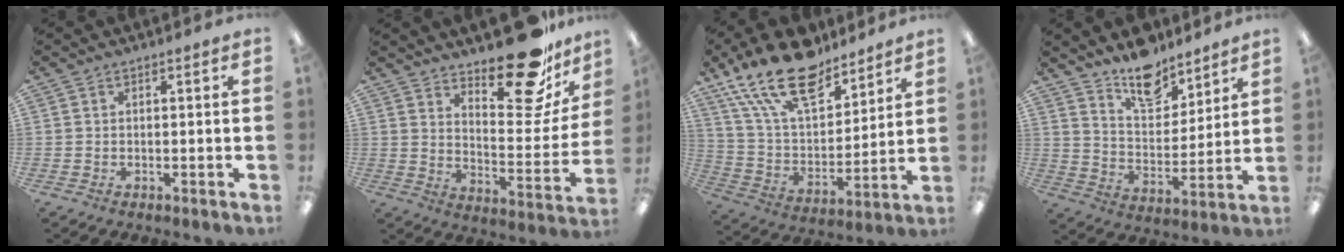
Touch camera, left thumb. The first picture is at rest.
{"total": 21.5, "force": [16.8, 7.1, 11.2], "torque": [-0.145, -0.130, 0.279]}
{"total": 20.6, "force": [15.0, 9.1, 10.8], "torque": [-0.211, -0.084, 0.268]}
{"total": 12.7, "force": [10.8, 5.4, 4.0], "torque": [-0.060, -0.076, 0.201]}